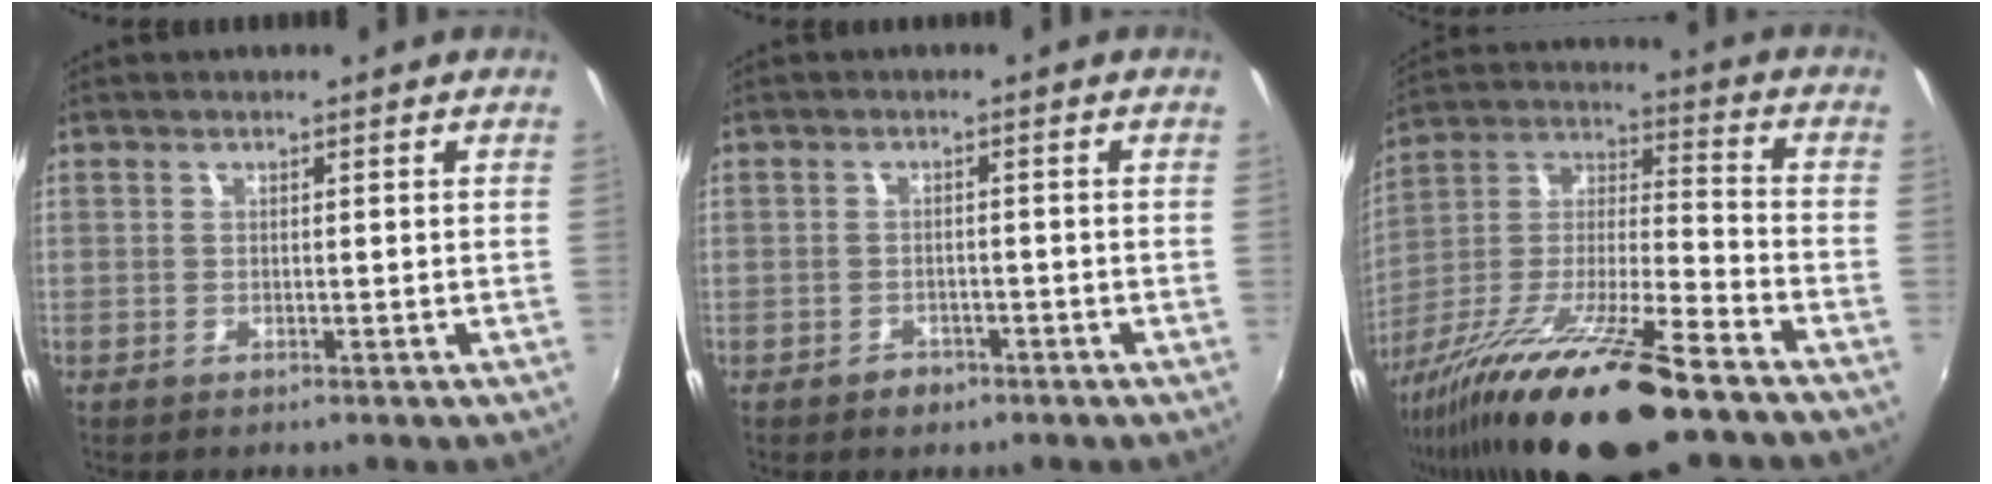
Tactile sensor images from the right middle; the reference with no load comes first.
{"total": 2.4, "force": [-1.6, 1.8, 0.5], "torque": [-0.014, 0.003, -0.021]}
{"total": 22.6, "force": [-15.2, 3.1, 16.4], "torque": [-0.294, -0.034, -0.270]}